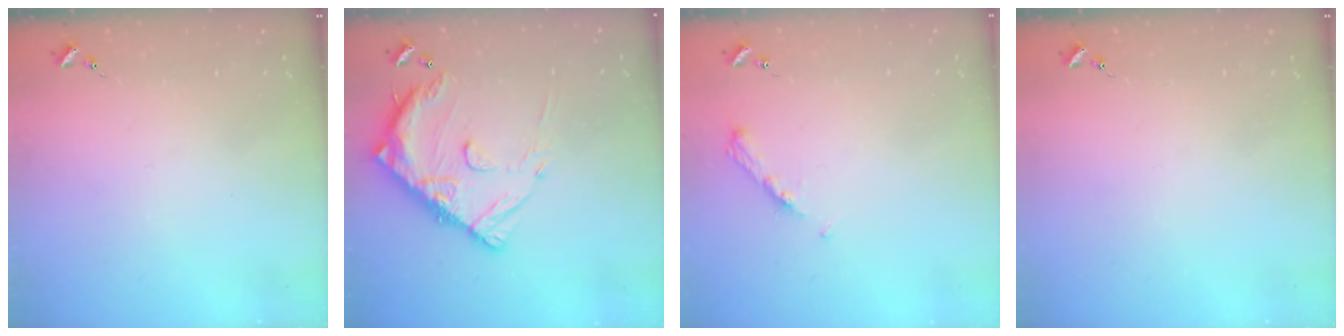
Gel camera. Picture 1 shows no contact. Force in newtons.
{"total": 16.1, "press": 16.0, "slide": 1.3}
{"total": 4.9, "press": 4.9, "slide": 0.6}
{"total": 0.0}